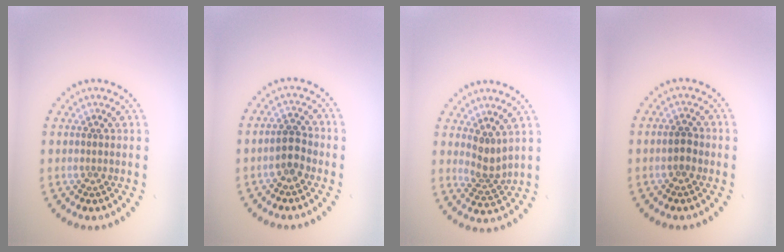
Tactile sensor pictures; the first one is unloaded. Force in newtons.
{"total": 2.1, "press": 2.0, "slide": 0.7}
{"total": 2.4, "press": 1.7, "slide": 1.7}
{"total": 1.6, "press": 1.6, "slide": 0.2}